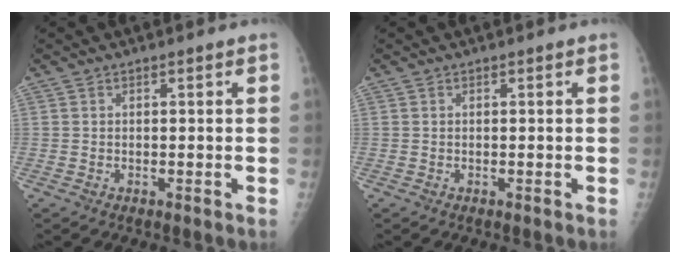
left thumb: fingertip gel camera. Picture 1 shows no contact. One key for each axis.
{"total": 0.0}